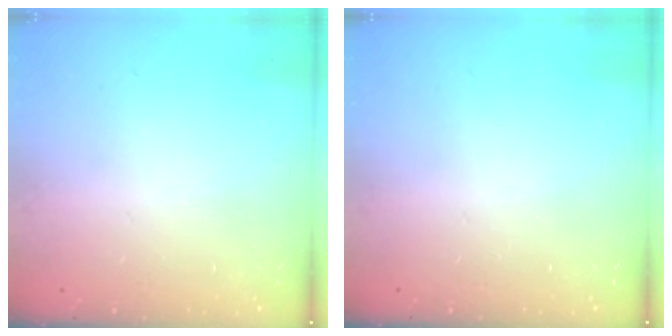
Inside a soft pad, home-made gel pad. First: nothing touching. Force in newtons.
{"total": 0.0}